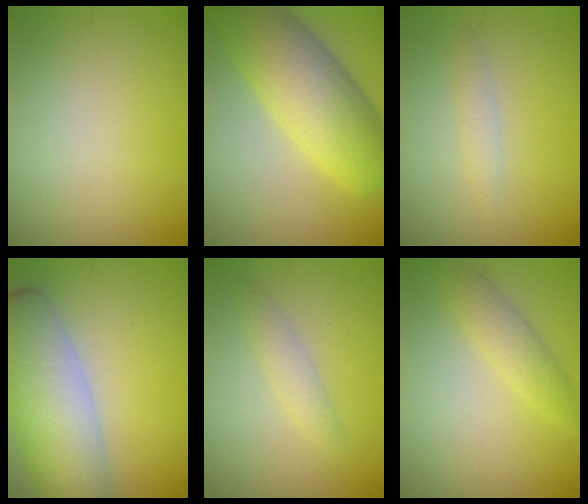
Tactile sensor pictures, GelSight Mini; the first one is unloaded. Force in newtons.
{"total": 9.4, "press": 9.4, "slide": 0.4}
{"total": 1.3, "press": 1.3, "slide": 0.0}
{"total": 9.1, "press": 9.1, "slide": 0.4}
{"total": 1.7, "press": 1.7, "slide": 0.1}
{"total": 2.5, "press": 2.5, "slide": 0.2}